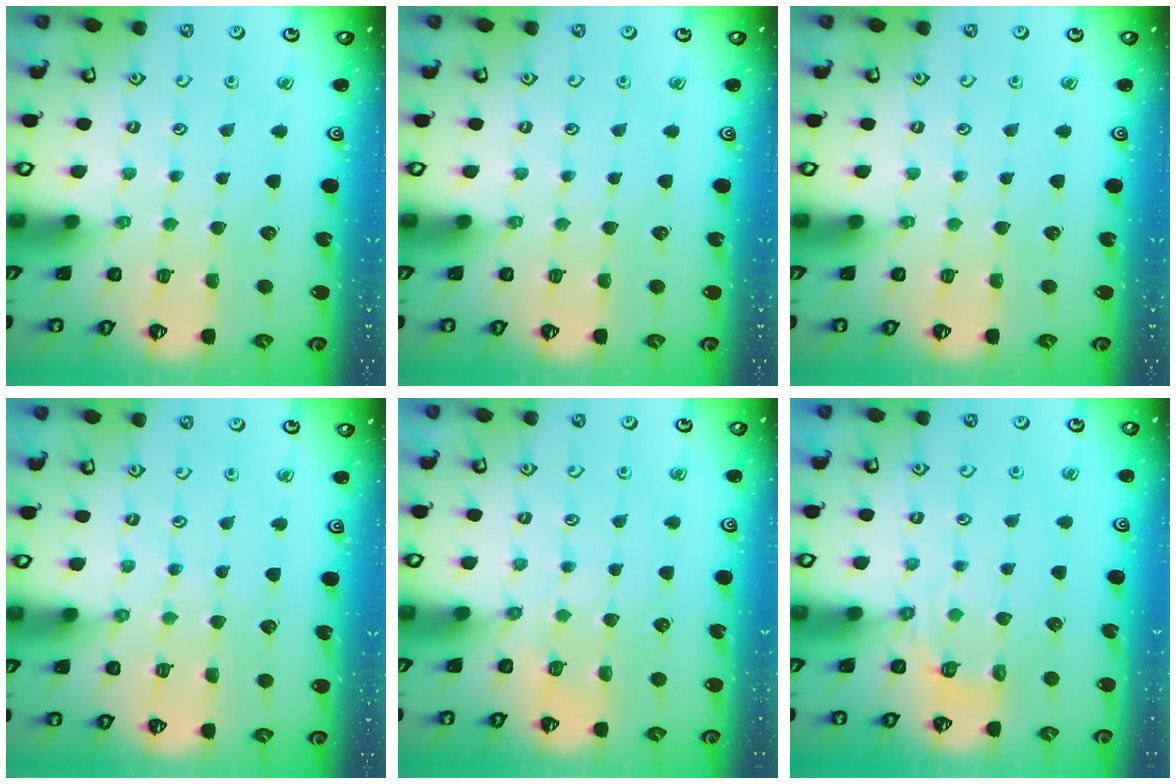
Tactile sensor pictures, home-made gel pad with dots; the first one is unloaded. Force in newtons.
{"total": 0.0}
{"total": 0.0}
{"total": 2.7, "press": 2.7, "slide": 0.5}
{"total": 5.9, "press": 5.8, "slide": 1.0}
{"total": 3.7, "press": 2.9, "slide": 2.2}